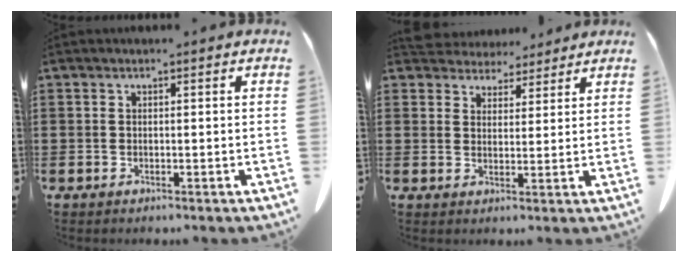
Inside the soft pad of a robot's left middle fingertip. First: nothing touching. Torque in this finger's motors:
{"motor_torque": [0.14, 0.11, 0.11, 0.01]}